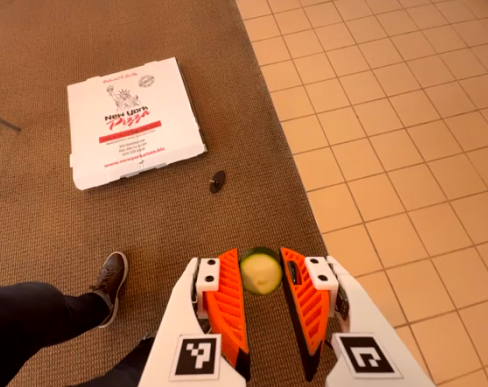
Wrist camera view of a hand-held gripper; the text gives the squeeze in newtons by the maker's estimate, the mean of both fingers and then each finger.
{"total": 7.0, "left": 7.0, "right": 7.0}